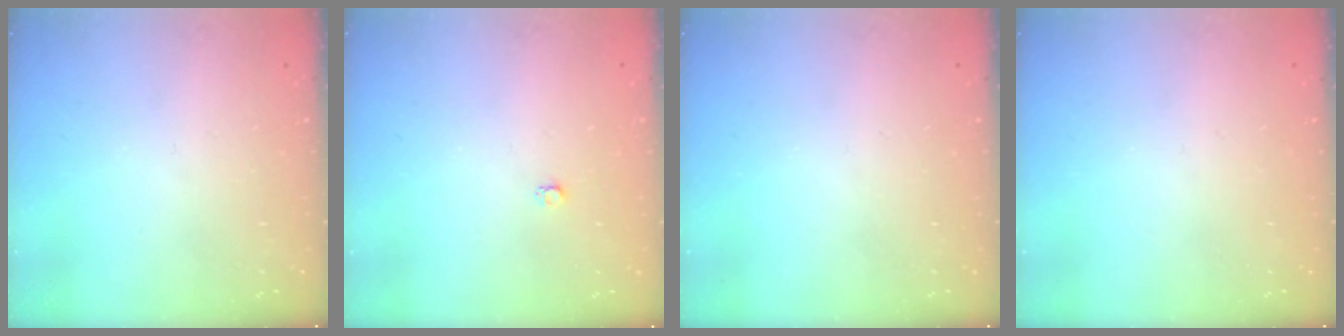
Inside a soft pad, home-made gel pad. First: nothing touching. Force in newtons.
{"total": 2.2, "press": 2.2, "slide": 0.3}
{"total": 0.0}
{"total": 0.0}